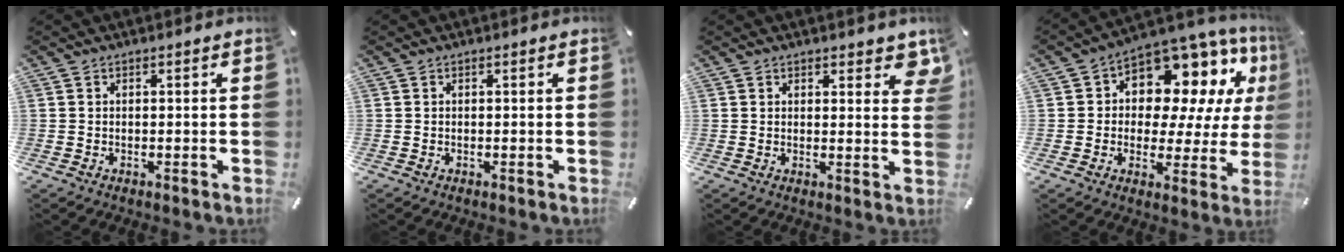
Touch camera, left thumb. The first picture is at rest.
{"total": 0.0}
{"total": 3.8, "force": [2.7, 1.9, 1.8], "torque": [-0.009, -0.012, 0.043]}
{"total": 12.0, "force": [6.9, 7.7, 6.0], "torque": [-0.097, -0.068, 0.126]}